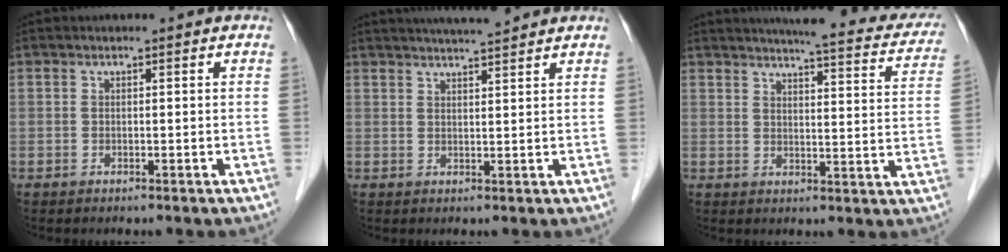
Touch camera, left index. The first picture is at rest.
{"total": 6.2, "force": [5.7, -0.4, 2.3], "torque": [-0.042, 0.015, 0.086]}
{"total": 19.7, "force": [17.3, 3.4, 8.7], "torque": [-0.103, -0.023, 0.190]}